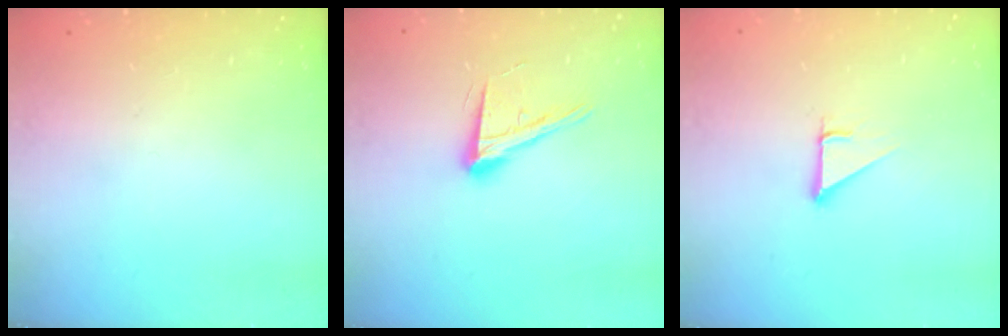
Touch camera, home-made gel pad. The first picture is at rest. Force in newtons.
{"total": 14.6, "press": 14.0, "slide": 3.9}
{"total": 2.9, "press": 2.9, "slide": 0.1}